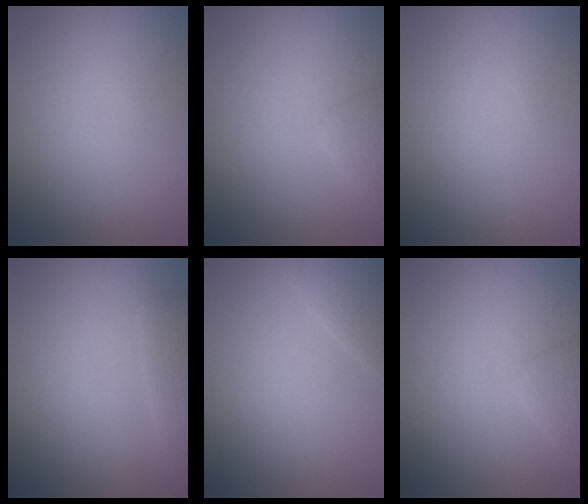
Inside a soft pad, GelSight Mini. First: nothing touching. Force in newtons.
{"total": 1.9, "press": 1.9, "slide": 0.2}
{"total": 0.0}
{"total": 2.2, "press": 2.2, "slide": 0.0}
{"total": 1.7, "press": 1.7, "slide": 0.1}
{"total": 1.9, "press": 1.9, "slide": 0.2}